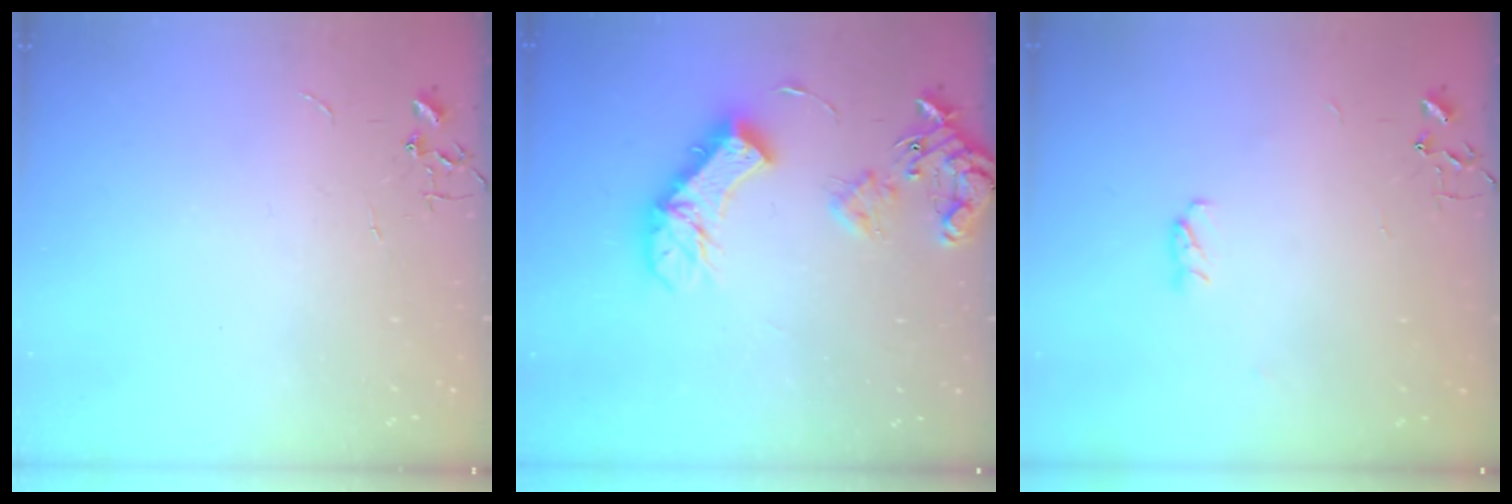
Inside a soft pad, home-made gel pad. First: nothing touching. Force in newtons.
{"total": 15.8, "press": 15.7, "slide": 1.8}
{"total": 3.5, "press": 3.3, "slide": 1.1}